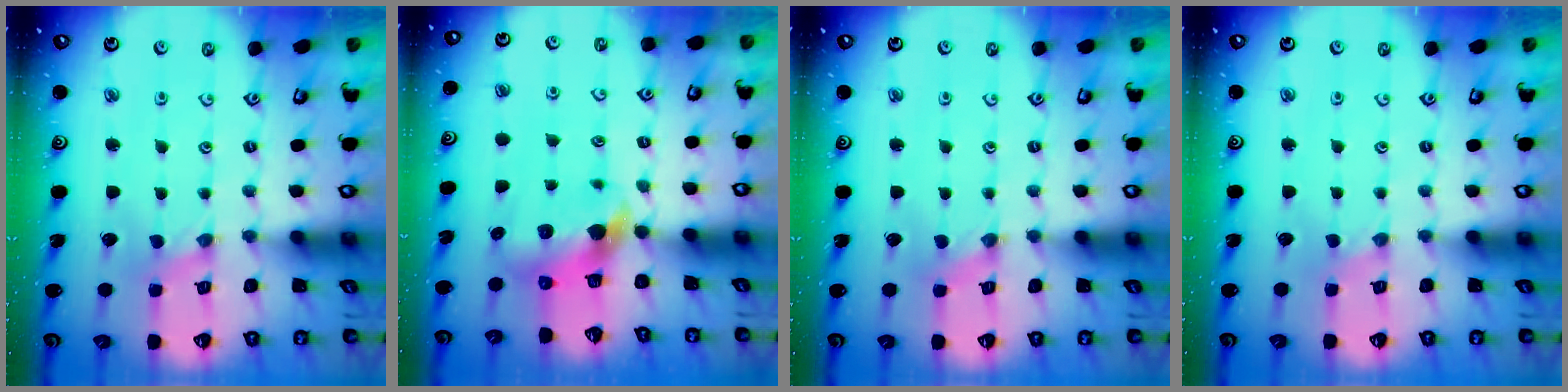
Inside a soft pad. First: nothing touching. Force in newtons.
{"total": 6.2, "press": 6.2, "slide": 0.9}
{"total": 0.0}
{"total": 0.0}